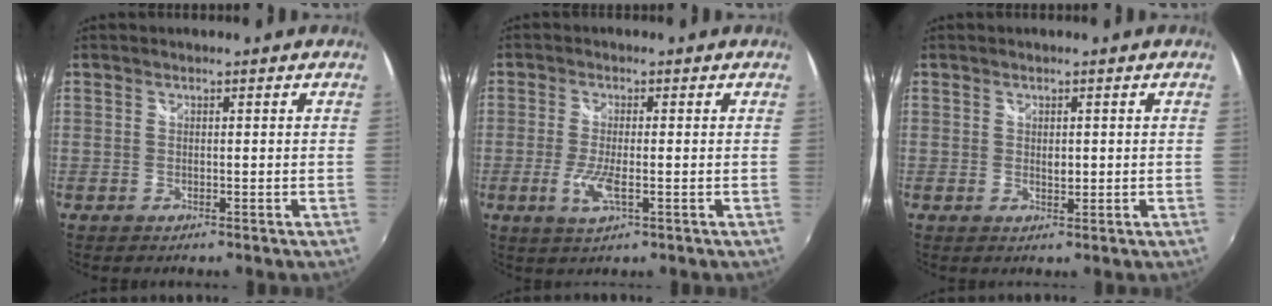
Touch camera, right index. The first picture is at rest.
{"total": 4.7, "force": [-1.4, 0.8, 4.3], "torque": [-0.095, -0.012, -0.028]}
{"total": 1.4, "force": [0.2, 0.9, 1.0], "torque": [-0.015, -0.002, 0.003]}